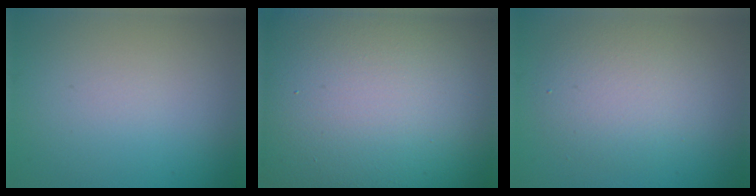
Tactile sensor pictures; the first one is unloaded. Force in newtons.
{"total": 28.1, "press": 28.1, "slide": 0.8}
{"total": 2.6, "press": 2.6, "slide": 0.3}